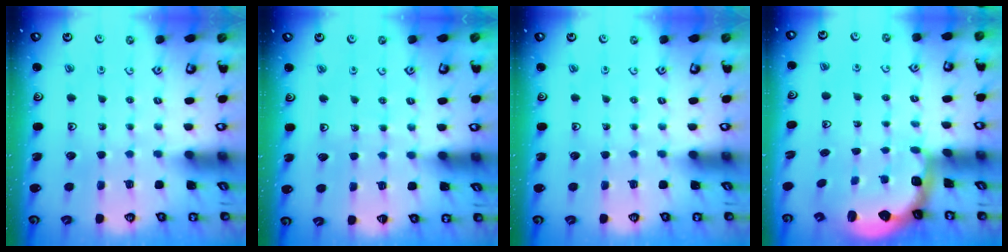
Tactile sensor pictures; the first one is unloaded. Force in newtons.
{"total": 2.8, "press": 2.8, "slide": 0.3}
{"total": 0.0}
{"total": 2.7, "press": 2.1, "slide": 1.7}